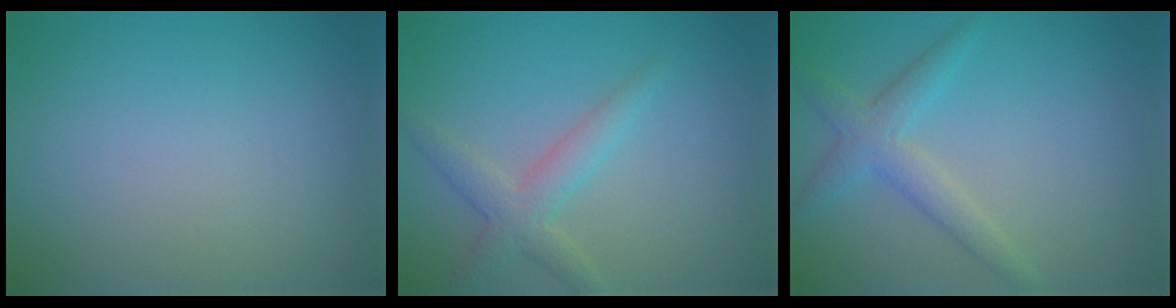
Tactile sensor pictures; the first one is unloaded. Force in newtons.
{"total": 2.8, "press": 2.8, "slide": 0.1}
{"total": 2.9, "press": 2.9, "slide": 0.2}